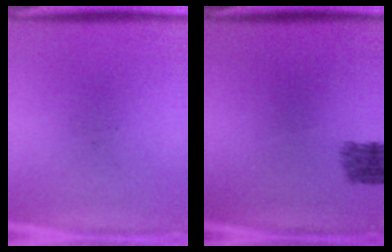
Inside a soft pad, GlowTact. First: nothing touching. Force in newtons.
{"total": 2.5}